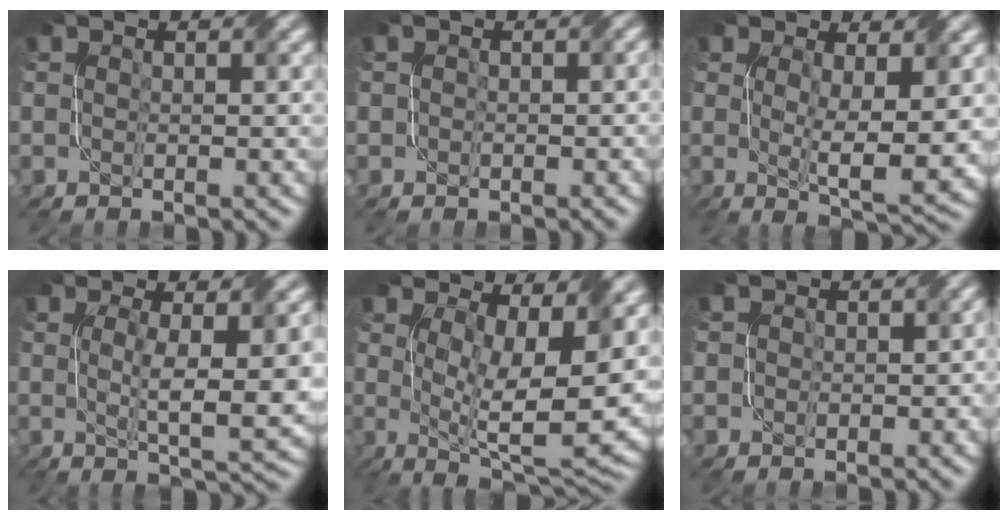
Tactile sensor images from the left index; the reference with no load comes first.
{"total": 0.8, "force": [0.0, 0.7, 0.3], "torque": [-0.002, -0.003, -0.003]}
{"total": 5.3, "force": [0.8, 1.2, 5.1], "torque": [-0.086, -0.016, 0.018]}
{"total": 5.8, "force": [0.2, 1.0, 5.7], "torque": [-0.092, -0.005, 0.007]}
{"total": 10.6, "force": [1.3, 3.8, 9.8], "torque": [-0.160, -0.014, 0.024]}
{"total": 1.7, "force": [0.0, 1.5, 0.8], "torque": [-0.001, -0.003, -0.004]}